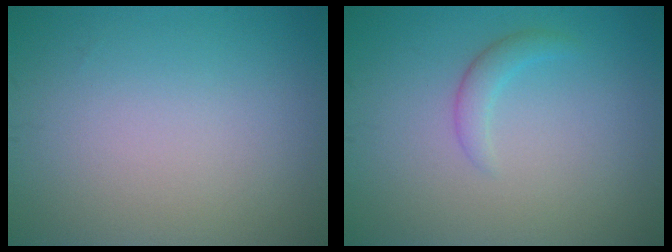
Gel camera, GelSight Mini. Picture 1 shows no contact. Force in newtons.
{"total": 1.5, "press": 1.5, "slide": 0.1}